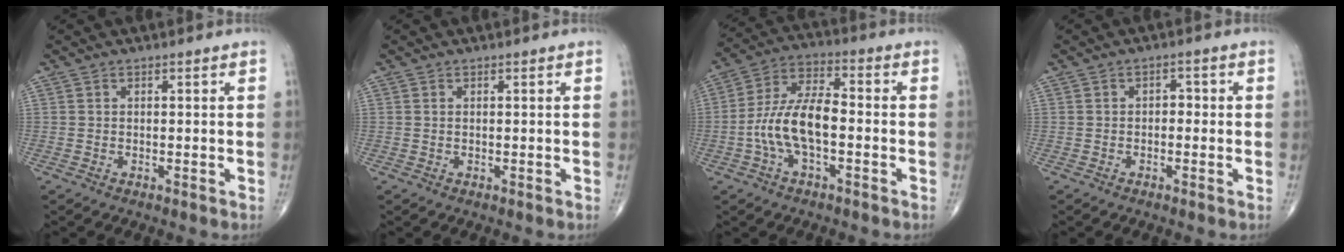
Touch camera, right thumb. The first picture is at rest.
{"total": 0.0}
{"total": 11.5, "force": [-2.3, 5.2, 10.0], "torque": [-0.202, 0.040, -0.050]}
{"total": 1.8, "force": [-0.3, 1.3, 1.2], "torque": [-0.001, 0.009, -0.013]}